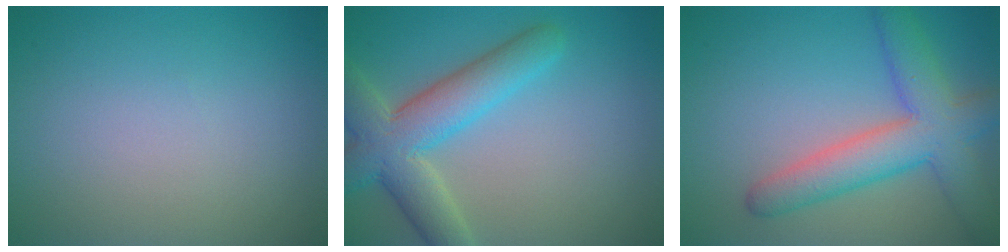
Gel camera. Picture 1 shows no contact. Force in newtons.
{"total": 6.7, "press": 6.7, "slide": 0.5}
{"total": 6.6, "press": 6.6, "slide": 0.3}